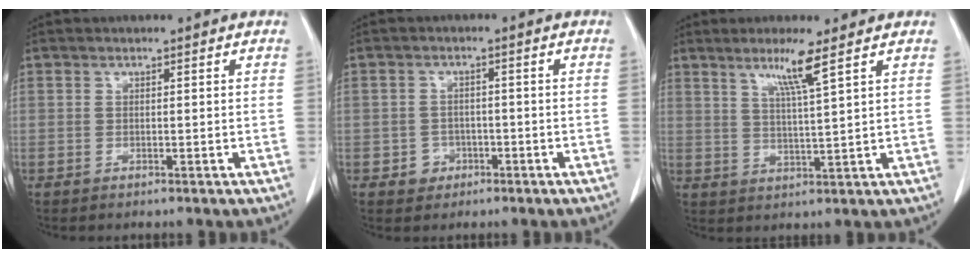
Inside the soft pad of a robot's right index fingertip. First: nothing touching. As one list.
[{"total": 2.9, "force": [-1.2, 2.6, 0.4], "torque": [0.001, 0.012, -0.012]}, {"total": 5.4, "force": [3.2, -1.1, 4.2], "torque": [-0.080, -0.007, 0.061]}]